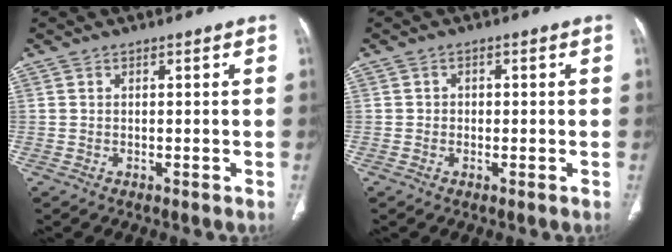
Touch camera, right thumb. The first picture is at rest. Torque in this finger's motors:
{"motor_torque": [-0.47, 0.06, -0.15, 0.64, -0.08]}